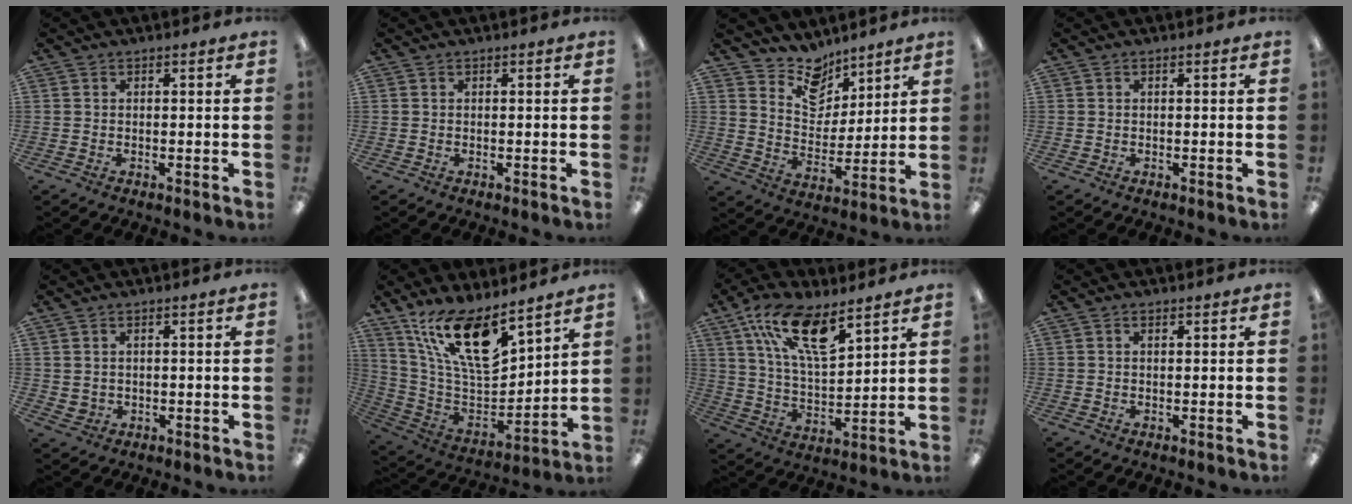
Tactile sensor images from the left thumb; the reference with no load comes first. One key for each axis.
{"total": 0.0}
{"total": 10.3, "fx": 8.7, "fy": 5.3, "fz": 1.7, "tx": -0.034, "ty": -0.063, "tz": 0.166}
{"total": 0.0}
{"total": 1.7, "fx": 0.9, "fy": 1.4, "fz": 0.6, "tx": -0.015, "ty": 0.002, "tz": 0.015}
{"total": 18.5, "fx": 12.8, "fy": 6.1, "fz": 11.8, "tx": -0.233, "ty": -0.082, "tz": 0.226}
{"total": 16.7, "fx": 10.1, "fy": 6.2, "fz": 11.7, "tx": -0.218, "ty": -0.037, "tz": 0.179}
{"total": 0.8, "fx": 0.4, "fy": 0.4, "fz": 0.6, "tx": -0.006, "ty": -0.001, "tz": 0.005}